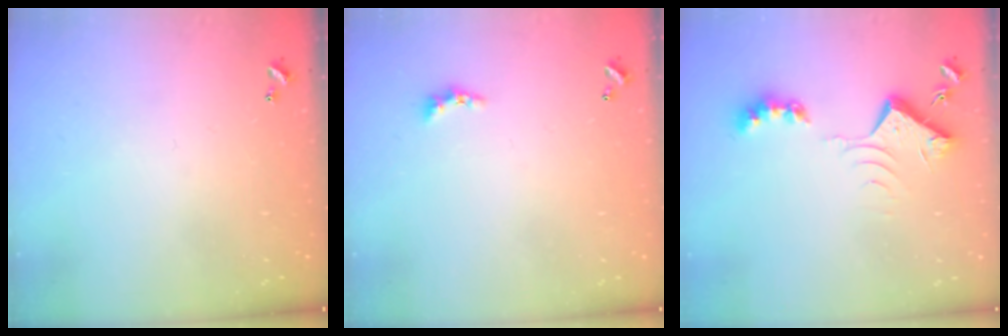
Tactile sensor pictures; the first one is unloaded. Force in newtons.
{"total": 2.5, "press": 2.5, "slide": 0.6}
{"total": 7.5, "press": 7.5, "slide": 0.8}